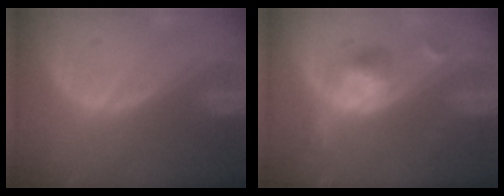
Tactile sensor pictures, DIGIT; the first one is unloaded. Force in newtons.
{"total": 5.1, "press": 4.8, "slide": 1.6}